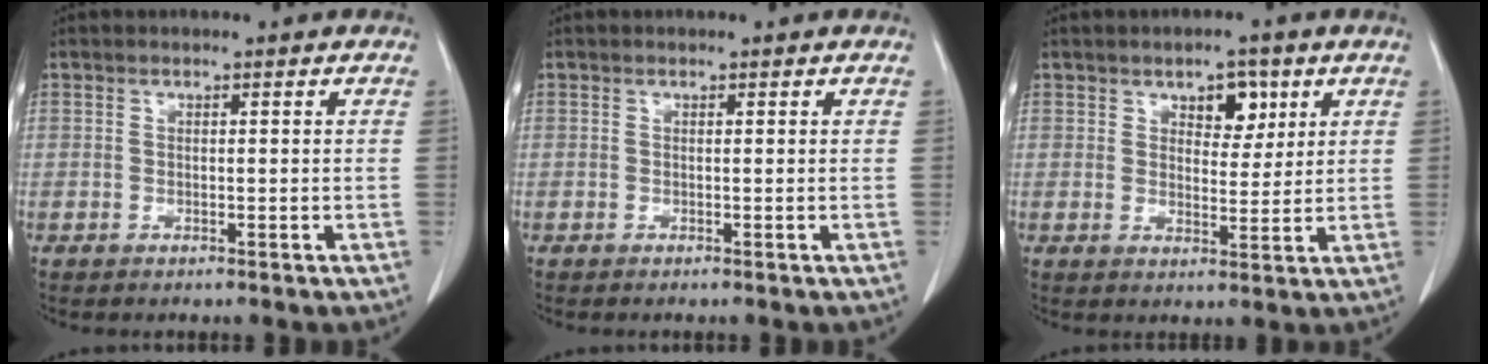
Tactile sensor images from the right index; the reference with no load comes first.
{"total": 0.0}
{"total": 4.8, "force": [2.5, 2.5, 3.2], "torque": [-0.041, 0.005, 0.037]}